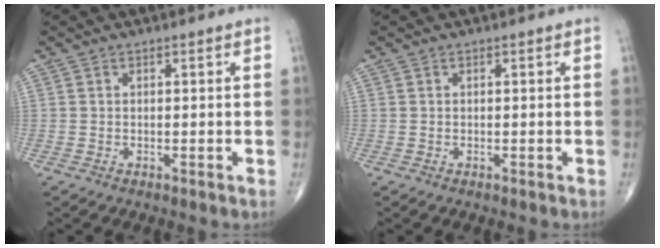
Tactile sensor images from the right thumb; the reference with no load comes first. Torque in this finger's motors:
{"motor_torque": [-0.04, 0.01, -0.02, 0.00, 0.00]}